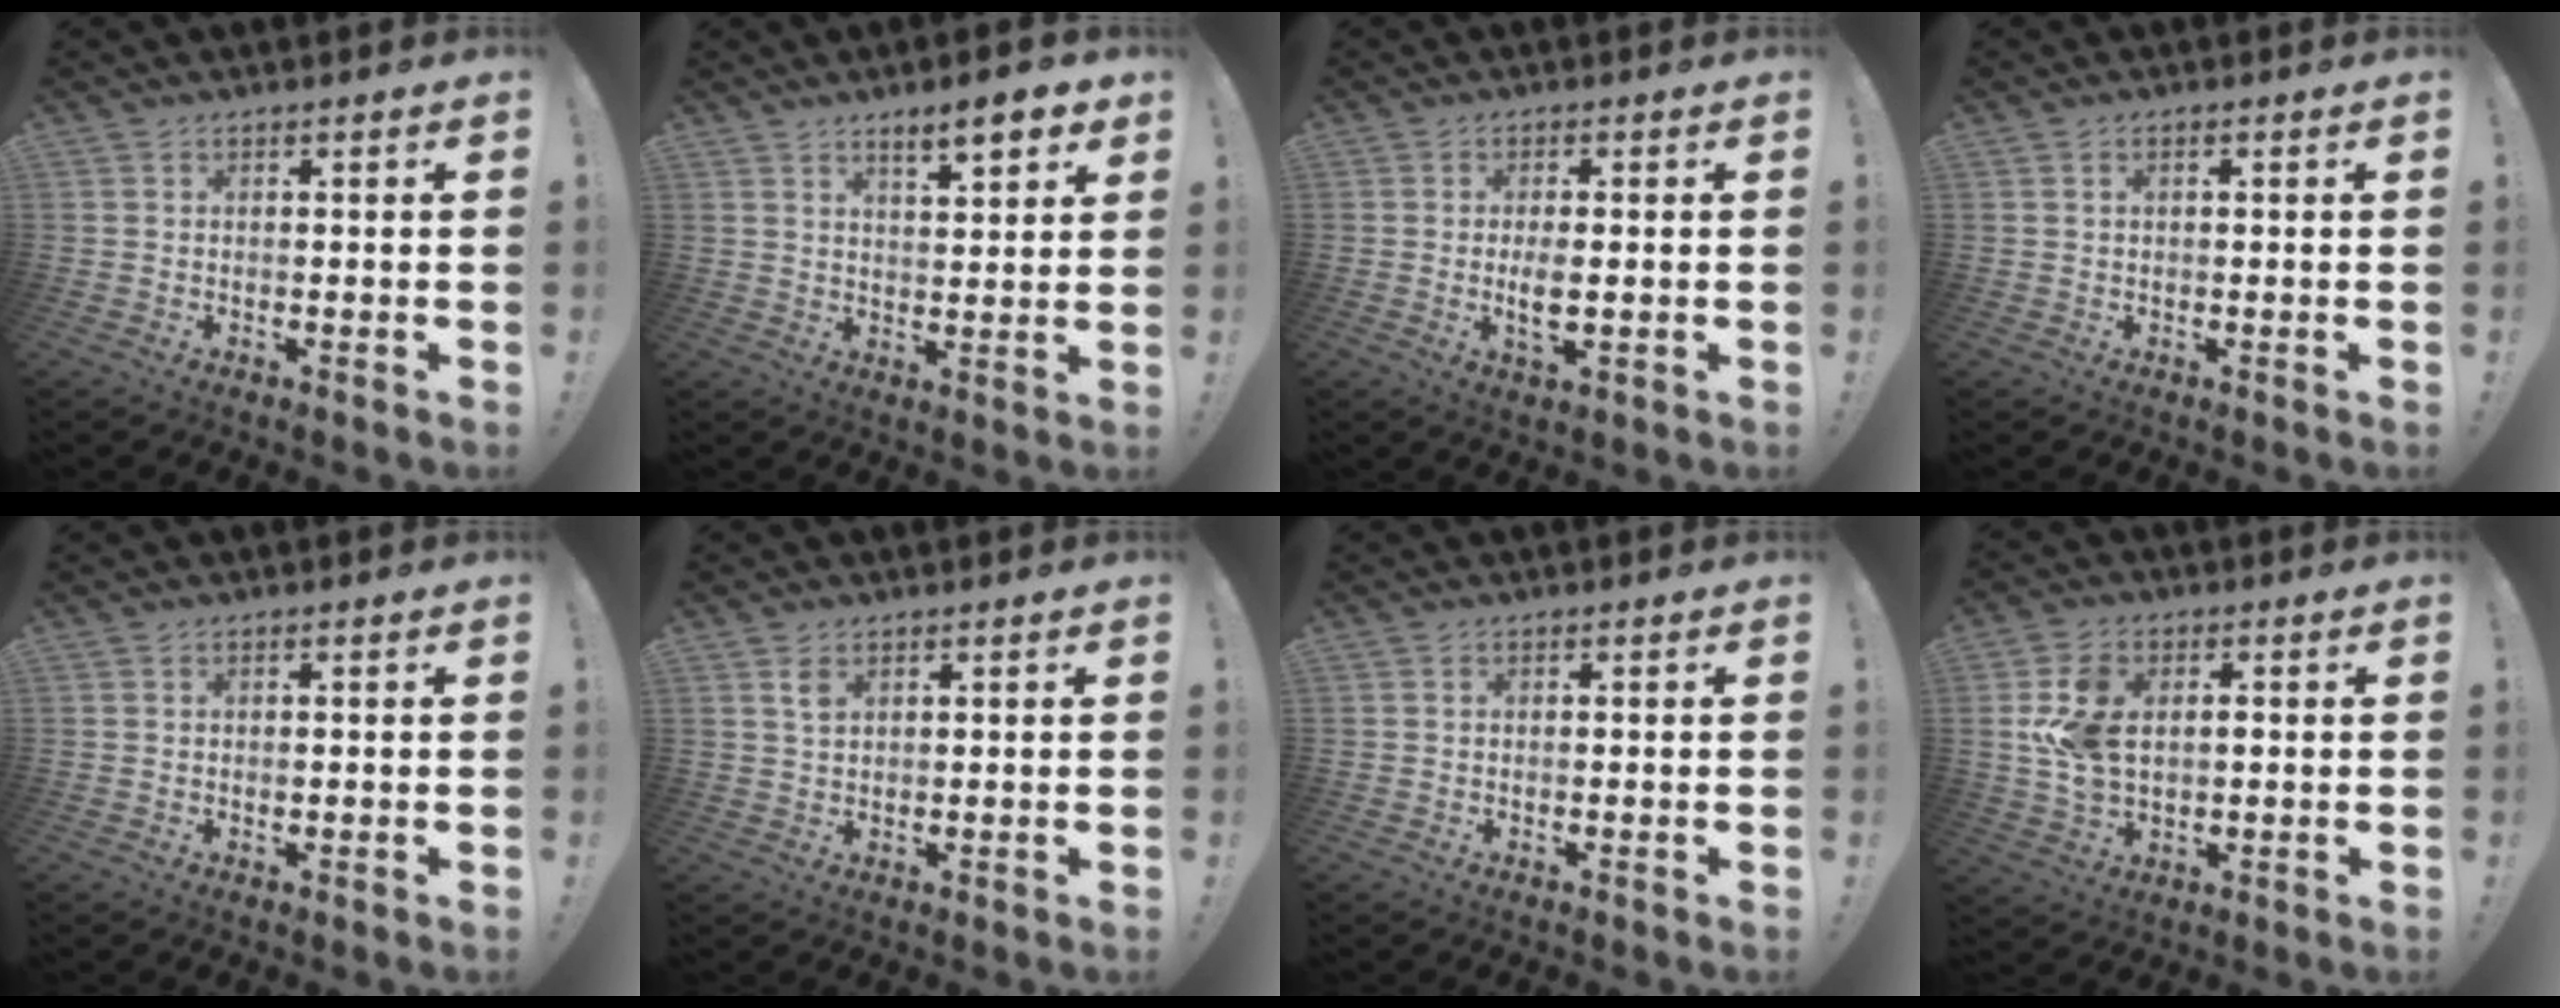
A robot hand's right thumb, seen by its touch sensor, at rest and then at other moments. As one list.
[{"total": 8.1, "force": [5.5, 1.8, 5.7], "torque": [-0.070, -0.033, 0.088]}, {"total": 5.0, "force": [-0.4, 1.7, 4.6], "torque": [-0.079, -0.013, -0.011]}, {"total": 0.7, "force": [0.2, 0.2, 0.7], "torque": [-0.006, -0.002, 0.002]}, {"total": 0.5, "force": [0.0, 0.4, 0.3], "torque": [0.003, -0.001, -0.001]}, {"total": 2.7, "force": [1.5, 1.4, 1.7], "torque": [-0.022, -0.005, 0.025]}, {"total": 0.0}, {"total": 10.6, "force": [1.0, 7.6, 7.3], "torque": [-0.128, 0.000, 0.017]}]